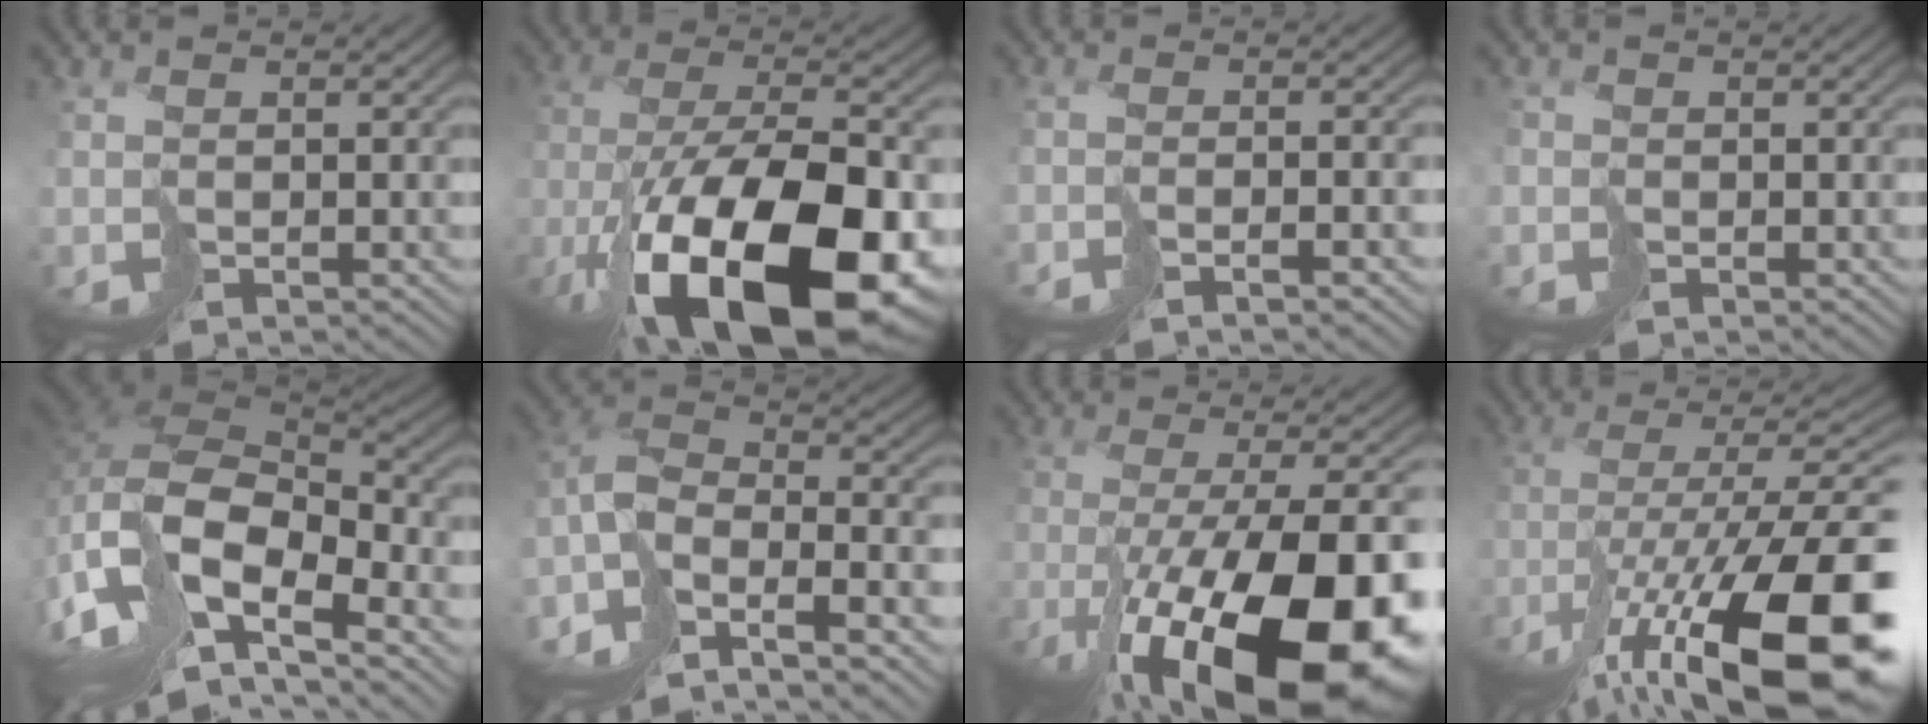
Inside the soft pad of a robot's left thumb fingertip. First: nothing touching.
{"total": 19.9, "force": [-9.5, 8.0, 15.5], "torque": [-0.275, -0.039, -0.144]}
{"total": 2.7, "force": [-2.0, -0.5, 1.8], "torque": [-0.019, 0.001, -0.037]}
{"total": 1.1, "force": [-0.6, 0.8, -0.5], "torque": [0.016, 0.001, -0.022]}
{"total": 15.6, "force": [-8.5, 7.7, 10.6], "torque": [-0.260, -0.035, -0.140]}
{"total": 11.9, "force": [-8.3, 3.9, 7.6], "torque": [-0.160, -0.002, -0.155]}
{"total": 18.9, "force": [-9.4, 5.3, 15.4], "torque": [-0.253, -0.028, -0.151]}
{"total": 18.7, "force": [-9.8, 6.1, 14.7], "torque": [-0.253, -0.008, -0.153]}